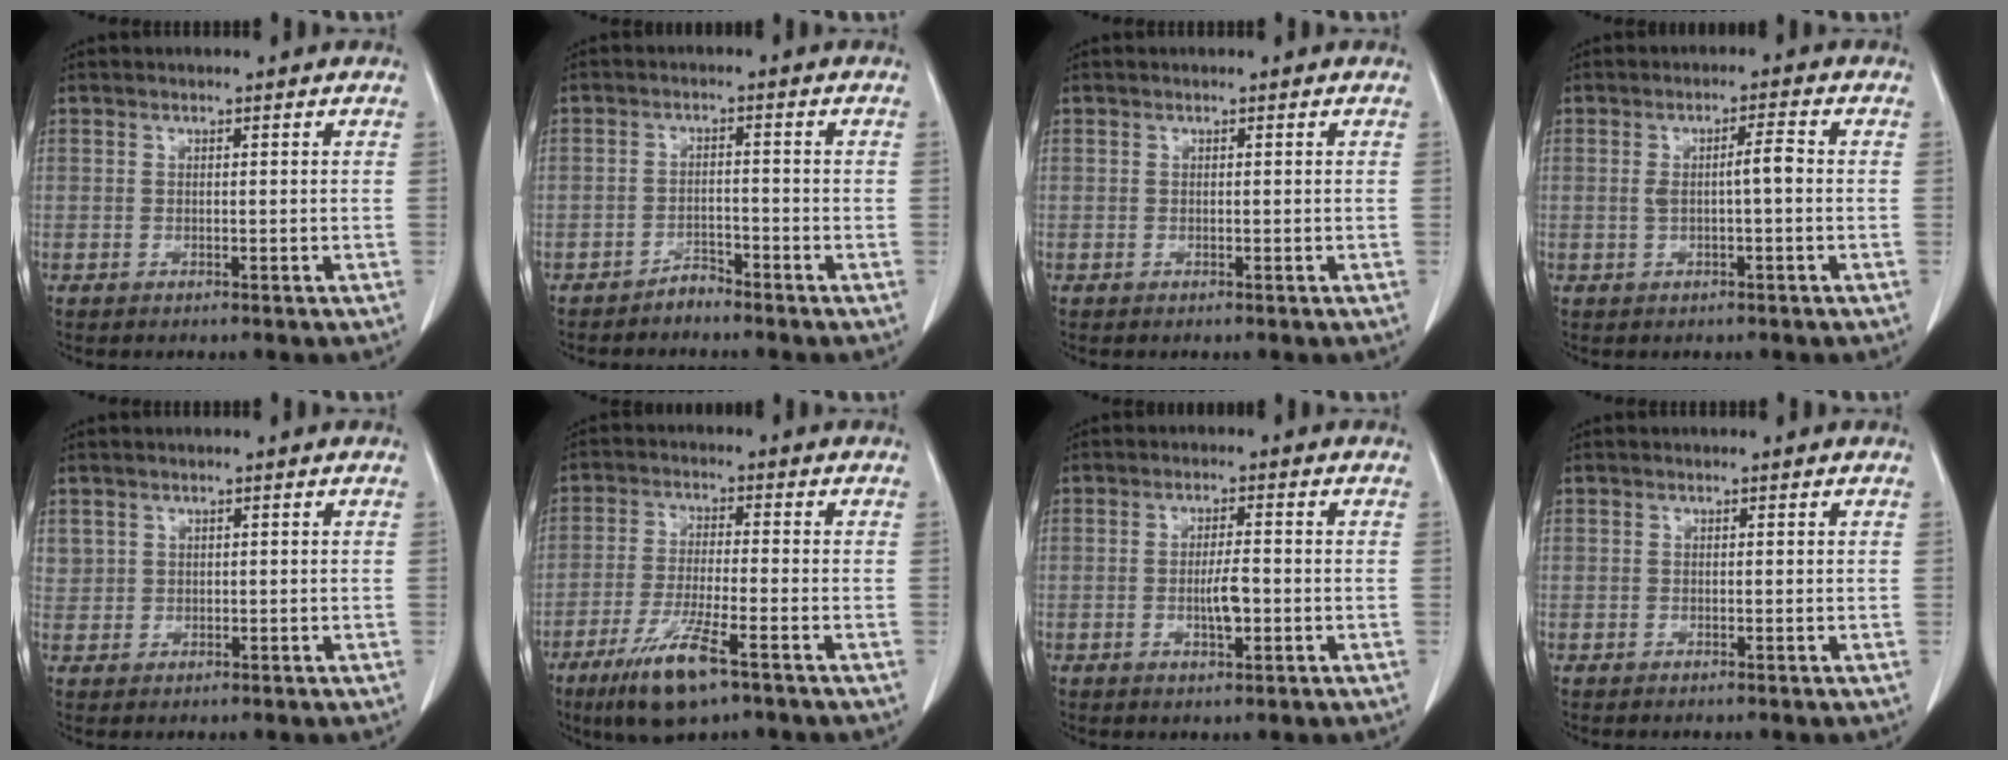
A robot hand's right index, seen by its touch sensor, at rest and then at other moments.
{"total": 2.1, "force": [-2.0, 0.6, 0.2], "torque": [0.001, 0.001, -0.034]}
{"total": 0.0}
{"total": 3.6, "force": [-0.1, 0.4, 3.5], "torque": [-0.064, 0.008, 0.000]}
{"total": 1.9, "force": [1.0, 1.7, 0.2], "torque": [0.010, 0.007, 0.016]}
{"total": 9.7, "force": [-5.8, 1.2, 7.7], "torque": [-0.153, -0.023, -0.102]}
{"total": 3.7, "force": [-0.8, 0.8, 3.6], "torque": [-0.065, -0.001, -0.011]}
{"total": 0.0}